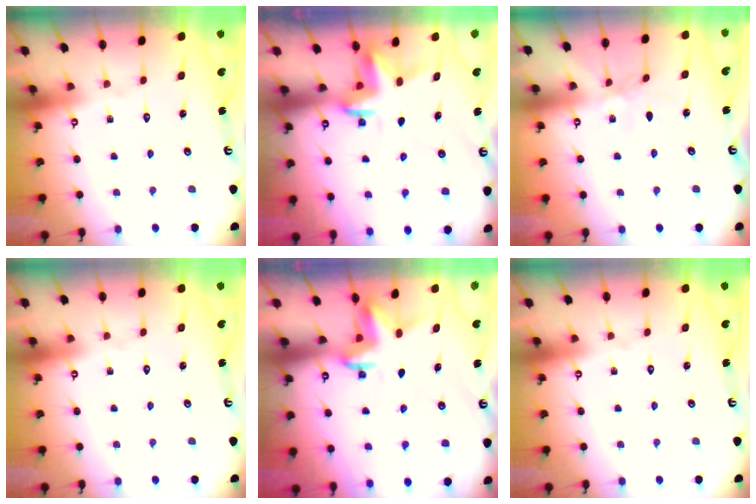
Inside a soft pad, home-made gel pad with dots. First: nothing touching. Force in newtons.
{"total": 3.6, "press": 3.6, "slide": 0.2}
{"total": 2.2, "press": 2.2, "slide": 0.4}
{"total": 0.0}
{"total": 4.0, "press": 3.9, "slide": 0.3}
{"total": 0.0}